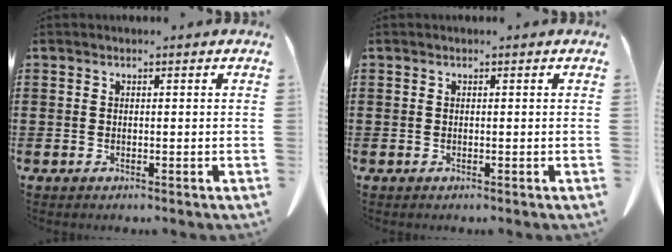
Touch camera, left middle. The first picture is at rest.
{"total": 0.0}